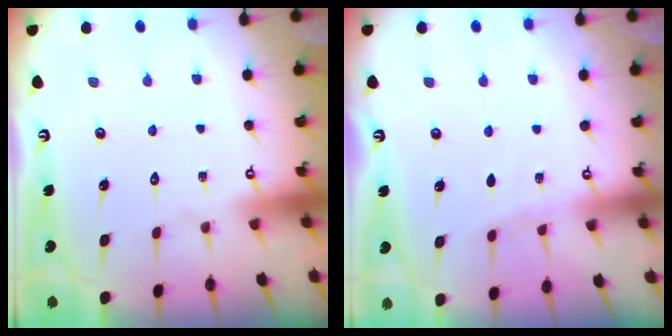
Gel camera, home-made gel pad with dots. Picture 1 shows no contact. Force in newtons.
{"total": 2.5, "press": 2.4, "slide": 0.4}